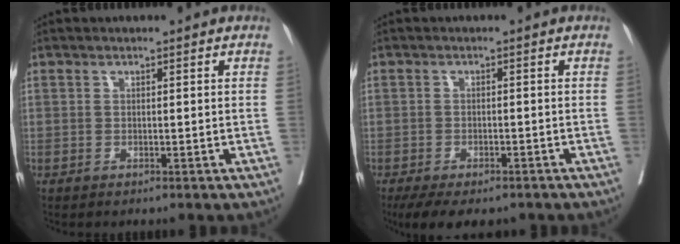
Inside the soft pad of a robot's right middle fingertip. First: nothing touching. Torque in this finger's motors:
{"motor_torque": [0.30, -0.39, 0.01, 0.01]}